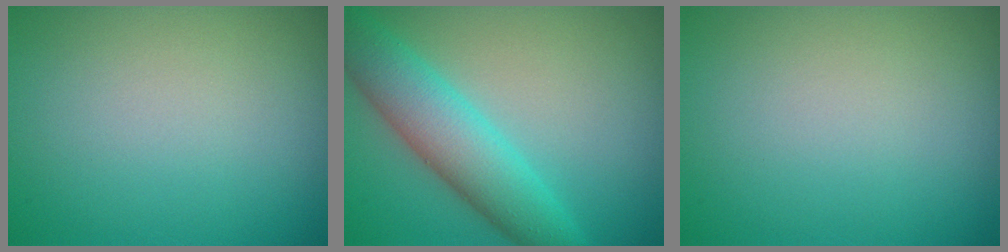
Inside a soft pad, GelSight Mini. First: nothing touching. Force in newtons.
{"total": 6.1, "press": 6.1, "slide": 0.1}
{"total": 0.0}